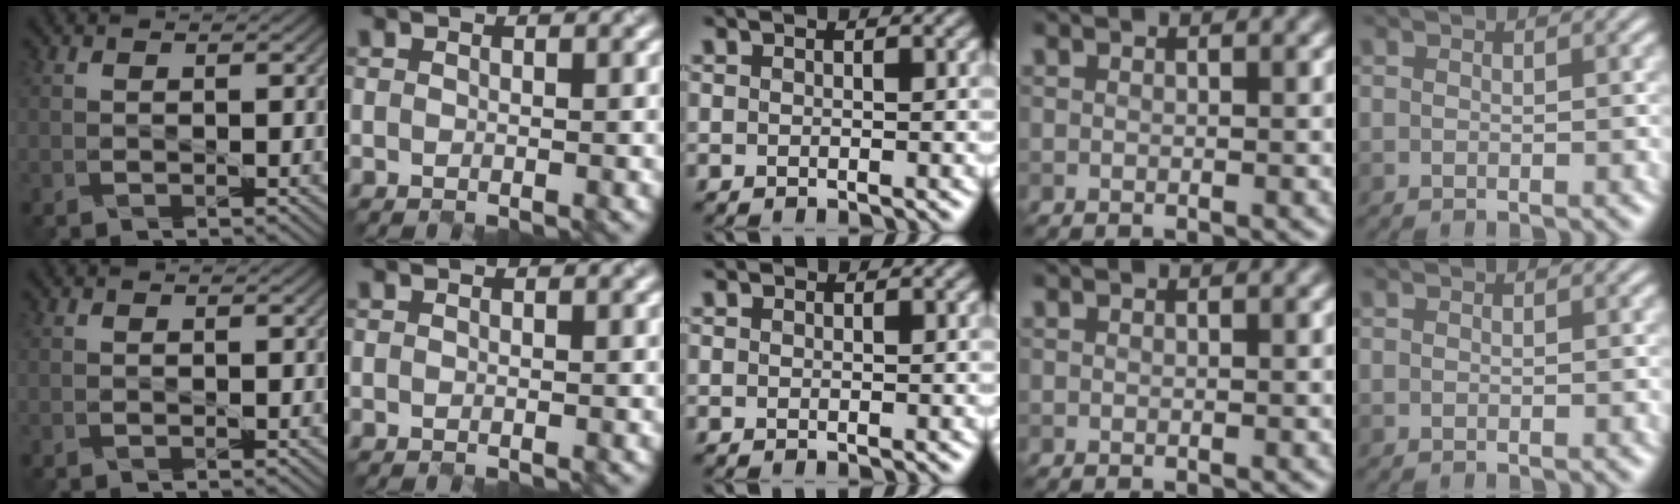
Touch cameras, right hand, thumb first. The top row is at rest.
{"middle": {"total": 0.9, "force": [0.9, 0.1, 0.0], "torque": [-0.007, -0.004, 0.005]}}